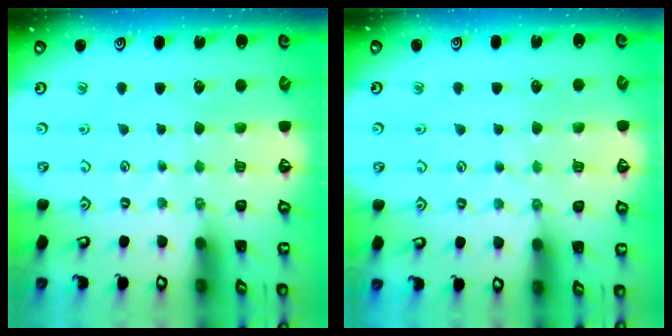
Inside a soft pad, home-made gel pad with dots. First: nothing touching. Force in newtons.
{"total": 2.9, "press": 2.9, "slide": 0.2}